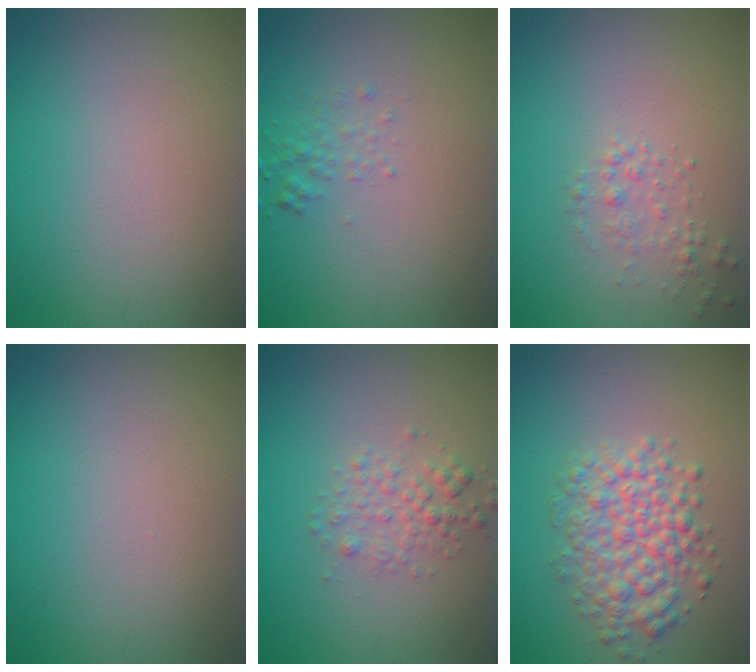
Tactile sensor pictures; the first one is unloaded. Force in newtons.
{"total": 1.3, "press": 1.3, "slide": 0.0}
{"total": 1.4, "press": 1.4, "slide": 0.1}
{"total": 0.0}
{"total": 2.1, "press": 2.1, "slide": 0.1}
{"total": 5.0, "press": 5.0, "slide": 0.2}